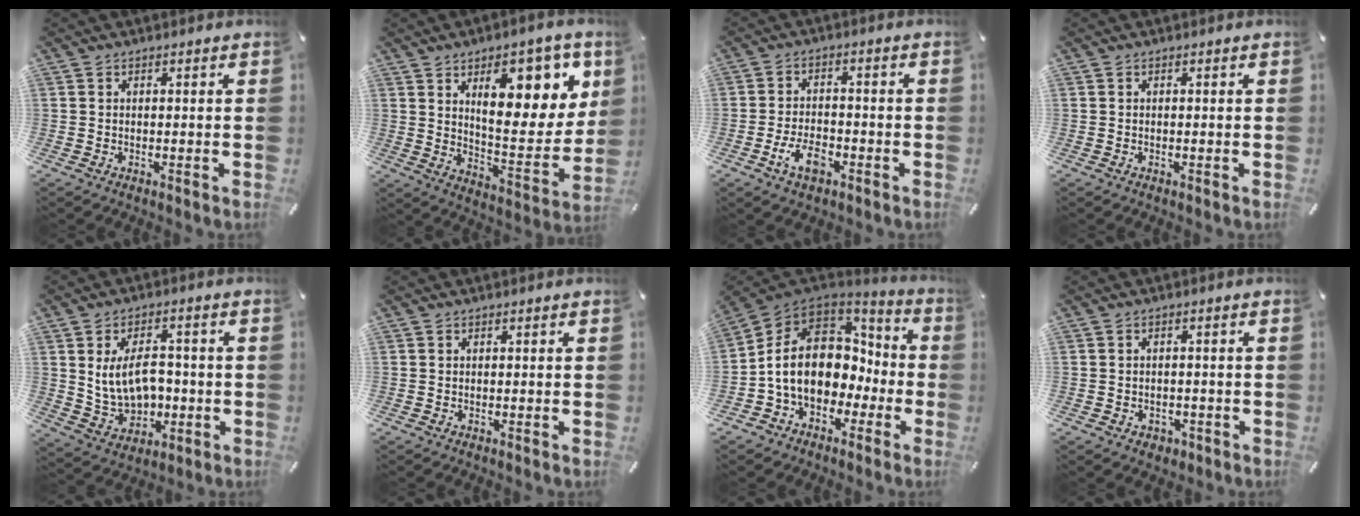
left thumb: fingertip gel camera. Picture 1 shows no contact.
{"total": 17.4, "force": [8.9, 8.0, 12.6], "torque": [-0.164, -0.049, 0.145]}
{"total": 7.0, "force": [-3.4, 3.9, 4.7], "torque": [-0.098, 0.014, -0.064]}
{"total": 0.0}
{"total": 10.9, "force": [0.6, 8.0, 7.4], "torque": [-0.137, 0.007, 0.014]}
{"total": 0.0}
{"total": 14.4, "force": [-0.7, 11.8, 8.3], "torque": [-0.178, 0.002, -0.010]}
{"total": 2.2, "force": [-0.8, 1.9, 0.8], "torque": [-0.016, 0.003, -0.018]}